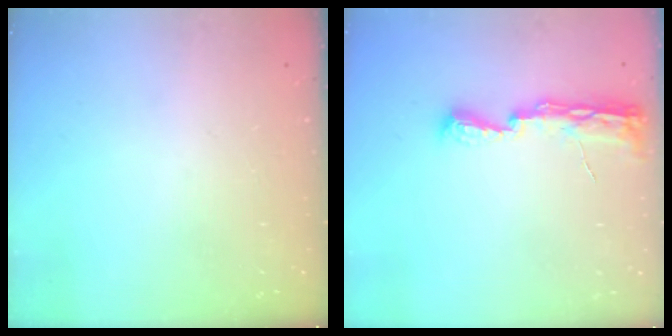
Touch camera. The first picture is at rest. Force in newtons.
{"total": 8.5, "press": 8.5, "slide": 1.2}